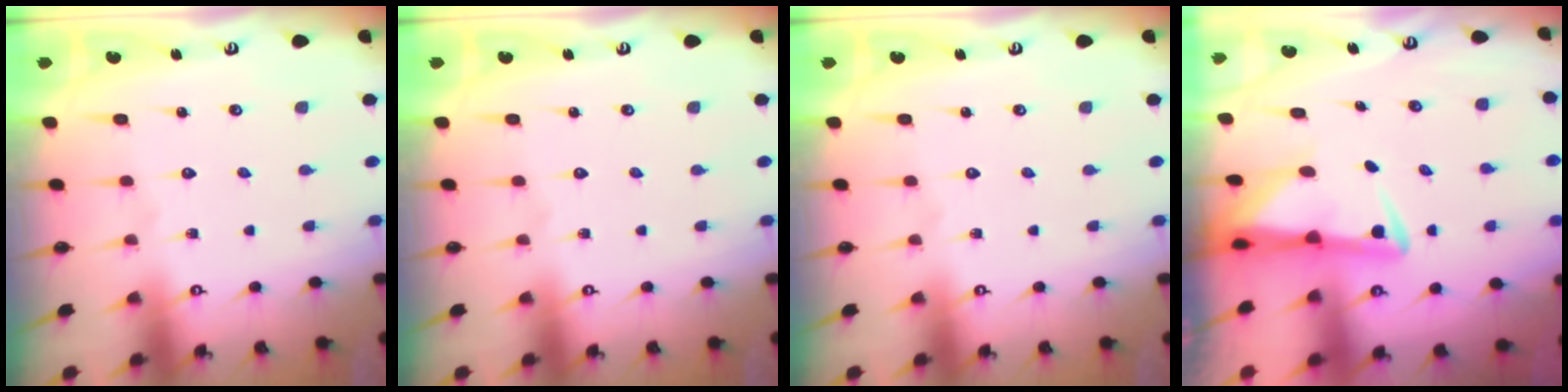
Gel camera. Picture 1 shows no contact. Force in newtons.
{"total": 0.0}
{"total": 0.0}
{"total": 3.1, "press": 3.0, "slide": 0.5}